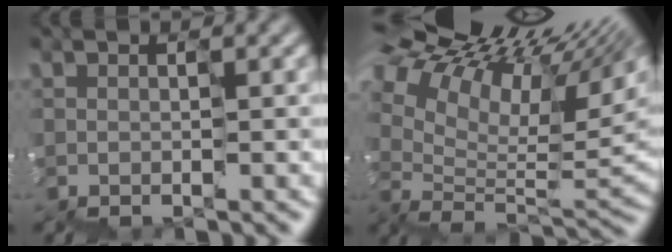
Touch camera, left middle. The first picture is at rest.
{"total": 13.8, "force": [8.6, 6.0, 9.0], "torque": [-0.152, 0.060, 0.160]}